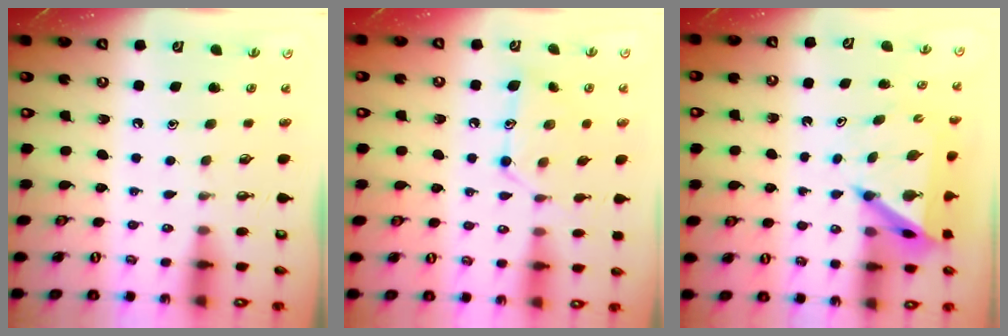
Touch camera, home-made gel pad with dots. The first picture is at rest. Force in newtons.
{"total": 12.2, "press": 12.2, "slide": 0.3}
{"total": 7.1, "press": 7.1, "slide": 0.7}